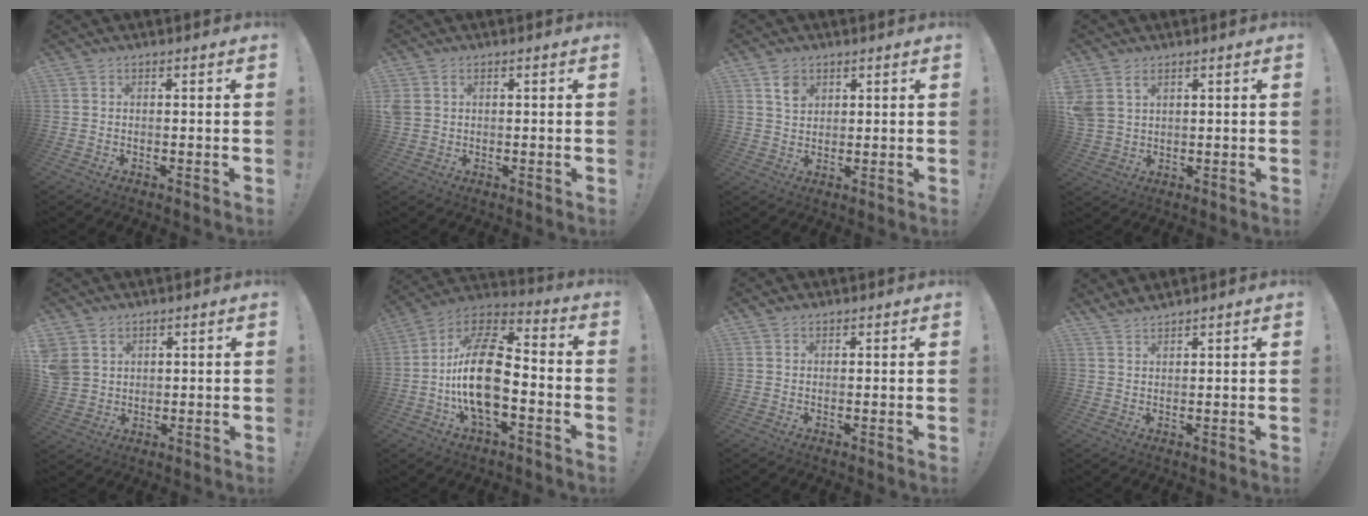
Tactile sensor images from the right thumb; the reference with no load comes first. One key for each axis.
{"total": 2.8, "fx": 0.9, "fy": 2.3, "fz": 1.3, "tx": -0.036, "ty": 0.002, "tz": 0.019}
{"total": 4.9, "fx": 2.9, "fy": 3.4, "fz": 1.8, "tx": -0.013, "ty": -0.014, "tz": 0.051}
{"total": 4.6, "fx": 2.5, "fy": 3.2, "fz": 2.2, "tx": -0.034, "ty": -0.008, "tz": 0.051}
{"total": 5.9, "fx": 2.7, "fy": 4.9, "fz": 1.8, "tx": -0.041, "ty": -0.010, "tz": 0.058}
{"total": 20.2, "fx": -4.0, "fy": 10.1, "fz": 17.1, "tx": -0.330, "ty": 0.030, "tz": -0.064}
{"total": 1.0, "fx": 0.8, "fy": 0.6, "fz": 0.1, "tx": 0.004, "ty": -0.003, "tz": 0.016}
{"total": 2.5, "fx": 2.5, "fy": 0.1, "fz": 0.3, "tx": -0.004, "ty": -0.019, "tz": 0.046}